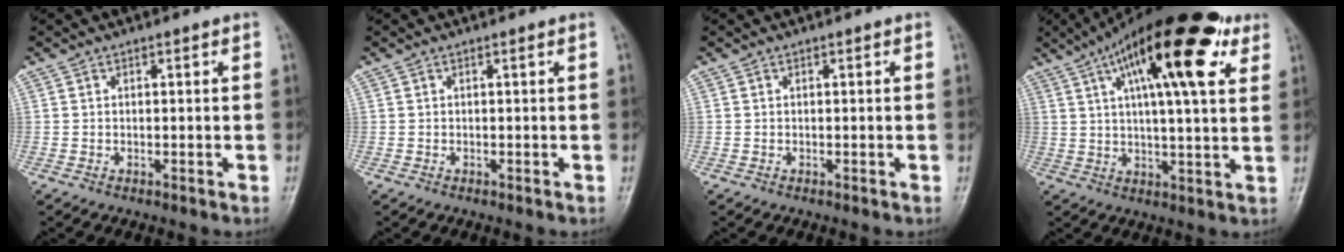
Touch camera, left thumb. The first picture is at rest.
{"total": 0.0}
{"total": 0.0}
{"total": 22.0, "force": [10.3, 6.5, 18.3], "torque": [-0.273, 0.002, 0.158]}